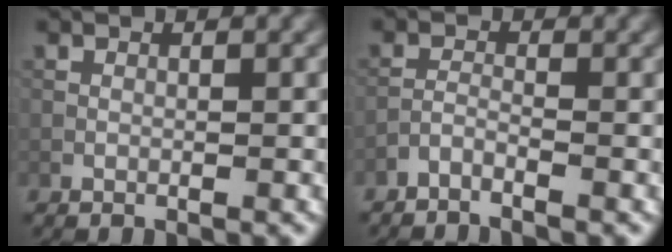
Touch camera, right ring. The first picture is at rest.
{"total": 0.9, "force": [-0.9, 0.1, 0.1], "torque": [0.000, 0.004, -0.022]}